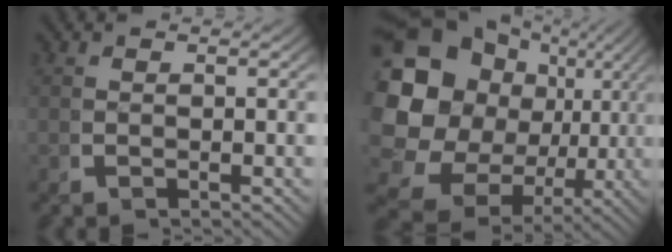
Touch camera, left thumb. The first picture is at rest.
{"total": 19.3, "force": [-0.6, 14.7, 12.4], "torque": [-0.253, -0.056, 0.005]}